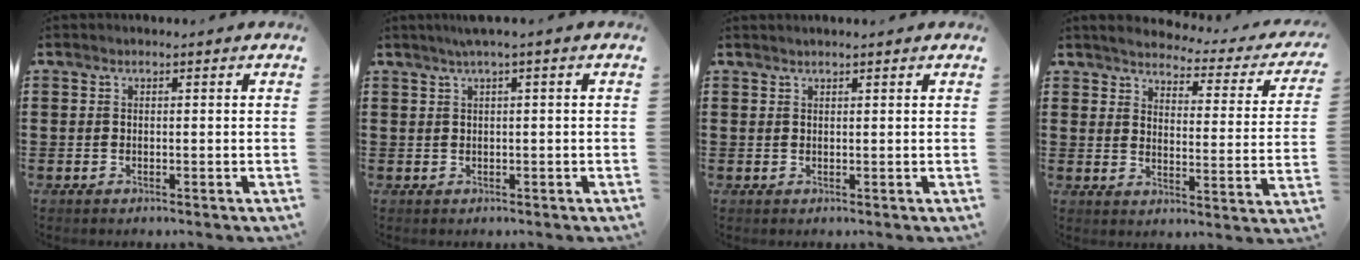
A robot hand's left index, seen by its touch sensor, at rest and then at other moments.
{"total": 1.4, "force": [0.4, -0.2, 1.4], "torque": [-0.022, -0.003, 0.008]}
{"total": 0.8, "force": [0.7, 0.0, 0.2], "torque": [-0.005, -0.001, 0.015]}
{"total": 2.9, "force": [2.8, -0.1, 0.7], "torque": [-0.035, -0.027, 0.041]}